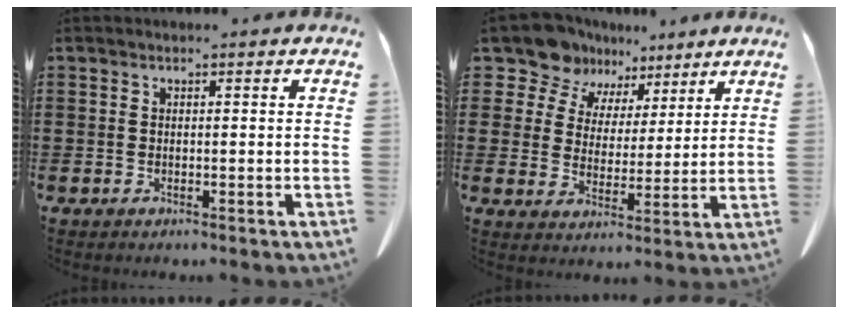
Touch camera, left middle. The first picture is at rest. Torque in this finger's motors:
{"motor_torque": [0.84, 0.67, 0.02, 0.00]}